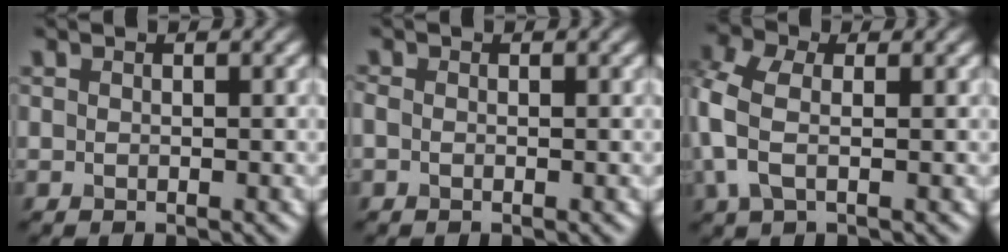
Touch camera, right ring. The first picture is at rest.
{"total": 0.6, "force": [-0.3, 0.3, 0.4], "torque": [-0.011, -0.005, -0.007]}
{"total": 5.2, "force": [0.0, 3.1, 4.2], "torque": [-0.110, 0.007, -0.011]}